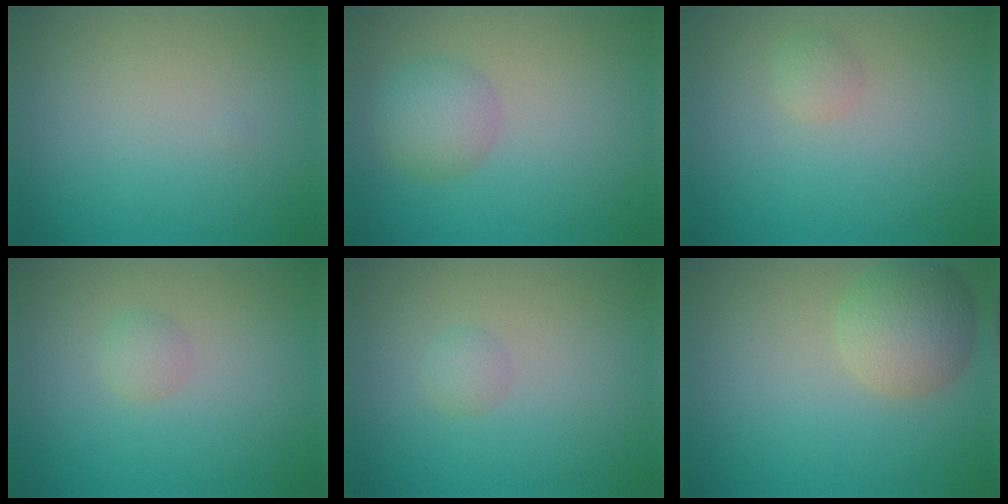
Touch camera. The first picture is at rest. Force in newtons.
{"total": 2.8, "press": 2.8, "slide": 0.1}
{"total": 1.0, "press": 1.0, "slide": 0.1}
{"total": 1.0, "press": 1.0, "slide": 0.0}
{"total": 1.0, "press": 1.0, "slide": 0.1}
{"total": 4.5, "press": 4.5, "slide": 0.1}